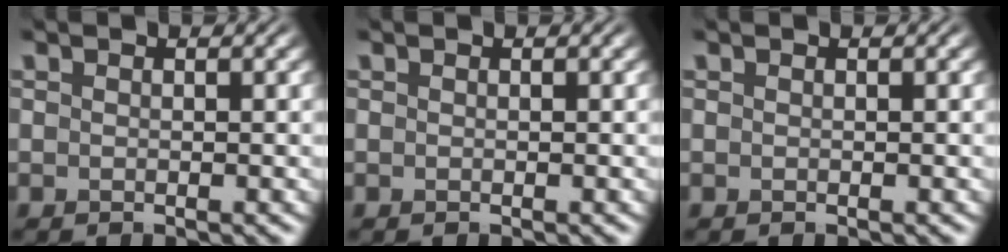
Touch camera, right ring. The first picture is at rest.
{"total": 0.0}
{"total": 0.0}